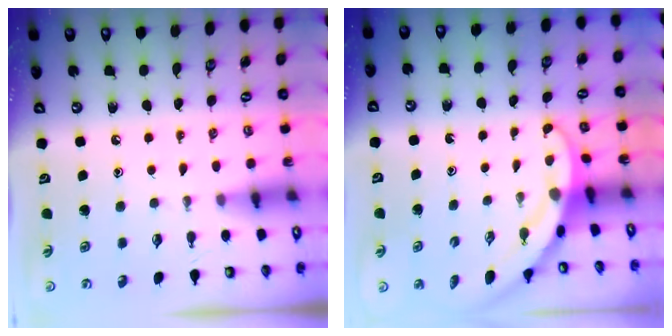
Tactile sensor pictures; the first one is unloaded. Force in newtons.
{"total": 4.1, "press": 4.1, "slide": 0.2}